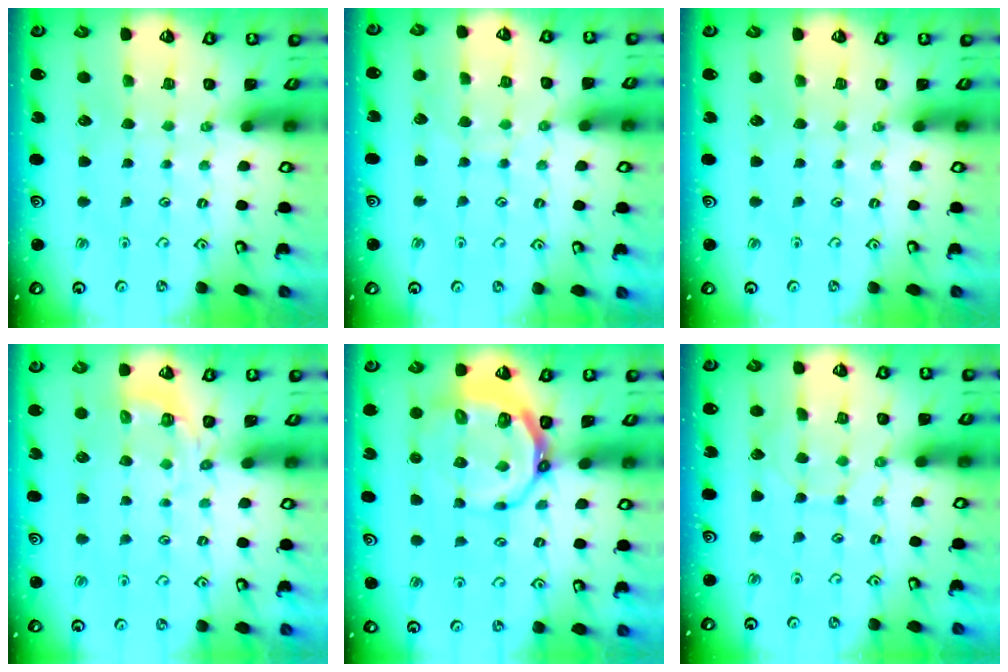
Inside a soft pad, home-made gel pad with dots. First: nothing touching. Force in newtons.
{"total": 5.1, "press": 5.0, "slide": 0.6}
{"total": 0.0}
{"total": 3.3, "press": 2.6, "slide": 2.1}
{"total": 10.0, "press": 9.2, "slide": 3.8}
{"total": 2.9, "press": 2.9, "slide": 0.3}